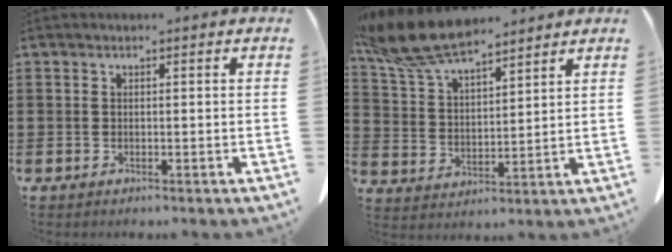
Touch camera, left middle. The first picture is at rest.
{"total": 10.6, "force": [9.1, 2.5, 5.0], "torque": [-0.128, -0.029, 0.169]}